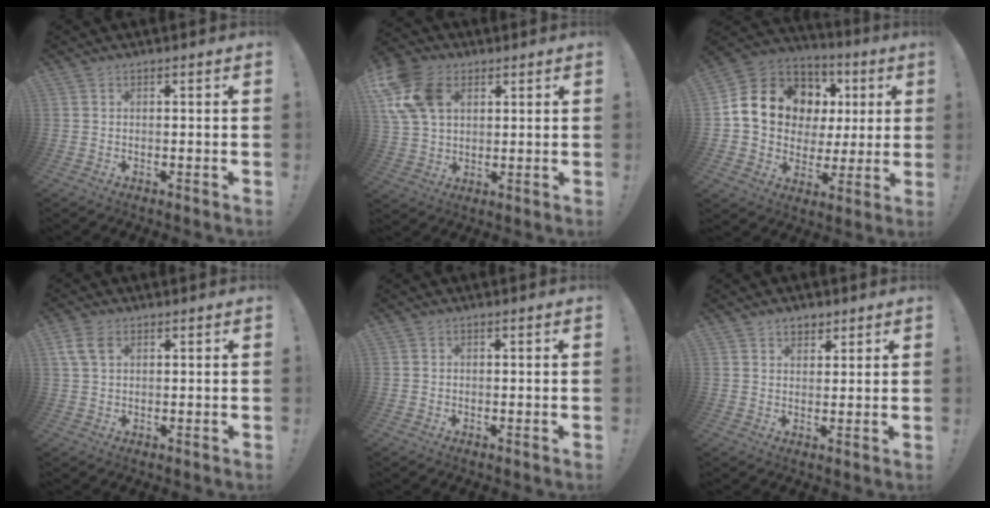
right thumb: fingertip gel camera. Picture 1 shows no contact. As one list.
[{"total": 15.5, "force": [5.6, 11.0, 9.4], "torque": [-0.192, -0.011, 0.110]}, {"total": 17.1, "force": [5.1, 13.6, 9.0], "torque": [-0.134, -0.016, 0.118]}, {"total": 5.8, "force": [2.1, 3.7, 3.9], "torque": [-0.080, 0.005, 0.043]}, {"total": 0.8, "force": [-0.1, 0.8, 0.0], "torque": [-0.005, 0.005, 0.000]}, {"total": 3.5, "force": [2.5, 2.3, 0.8], "torque": [-0.005, -0.011, 0.044]}]